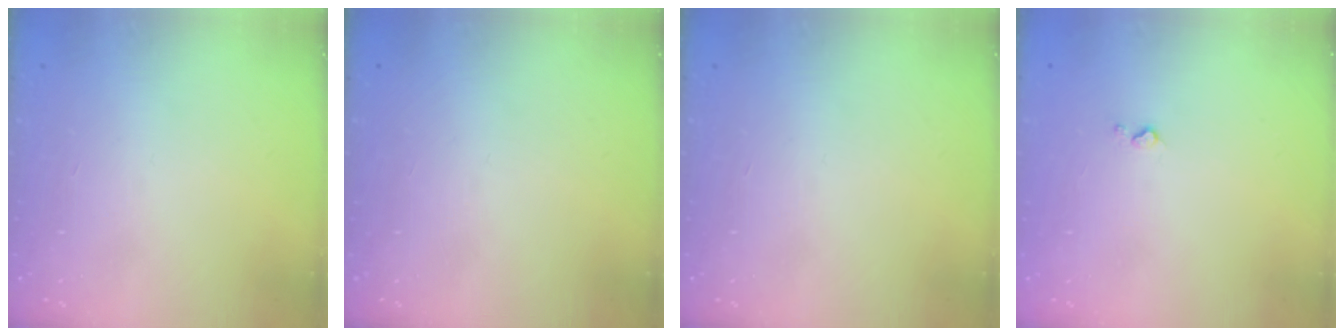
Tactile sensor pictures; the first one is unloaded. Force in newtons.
{"total": 0.0}
{"total": 0.0}
{"total": 2.8, "press": 2.7, "slide": 0.4}